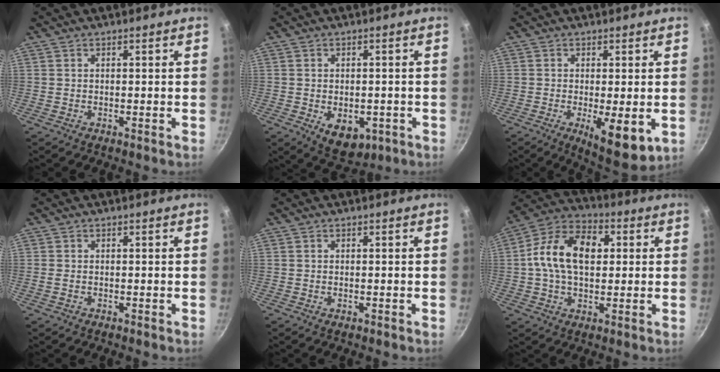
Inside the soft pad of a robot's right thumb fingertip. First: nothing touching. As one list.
[{"total": 7.8, "force": [-2.6, 5.0, 5.4], "torque": [-0.059, 0.006, -0.023]}, {"total": 9.5, "force": [-2.5, 3.2, 8.6], "torque": [-0.125, -0.022, -0.031]}, {"total": 1.2, "force": [-0.3, 0.8, 0.8], "torque": [-0.026, -0.001, -0.005]}, {"total": 0.0}, {"total": 15.1, "force": [1.8, 9.6, 11.5], "torque": [-0.192, 0.026, 0.023]}]